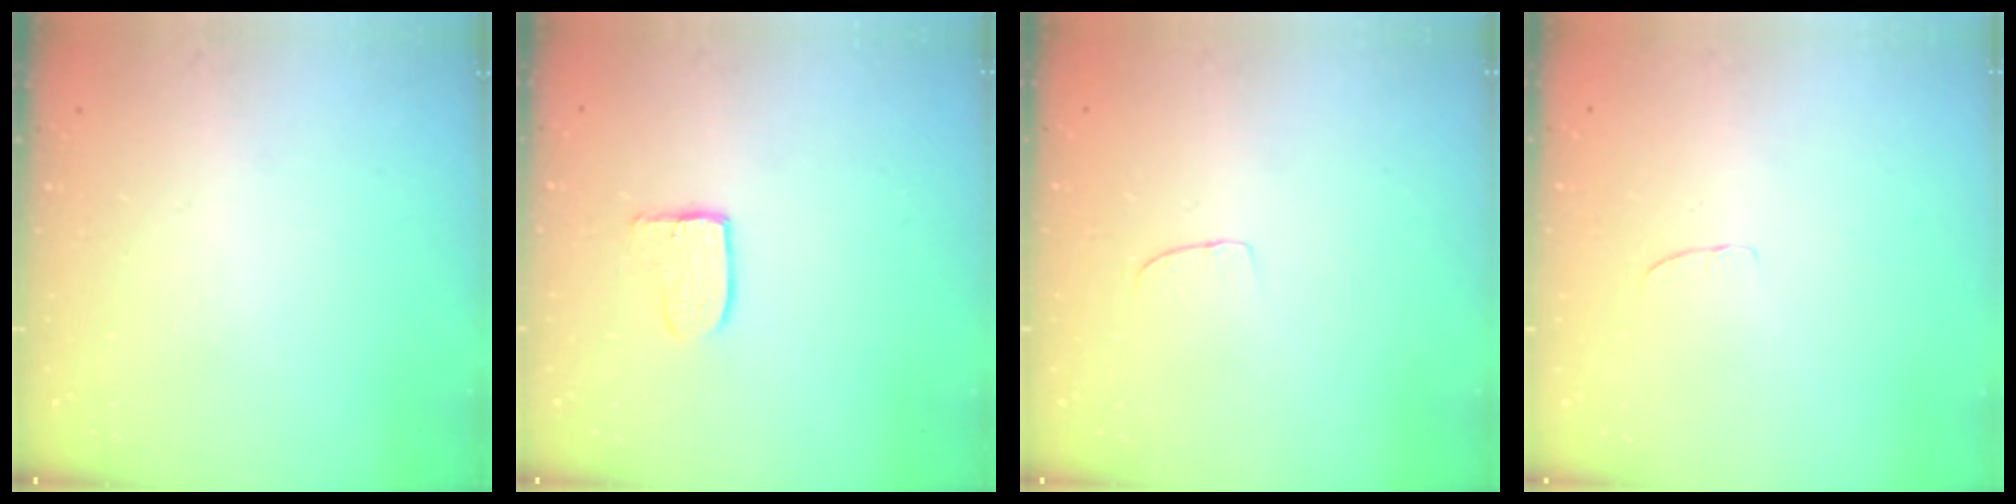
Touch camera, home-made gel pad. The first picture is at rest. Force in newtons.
{"total": 5.5, "press": 5.5, "slide": 0.2}
{"total": 2.5, "press": 2.5, "slide": 0.1}
{"total": 3.7, "press": 3.7, "slide": 0.3}